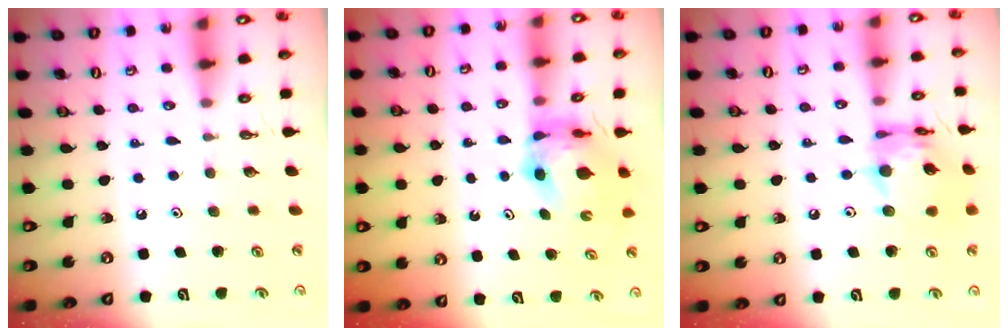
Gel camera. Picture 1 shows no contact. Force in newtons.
{"total": 6.4, "press": 6.4, "slide": 0.6}
{"total": 14.7, "press": 14.6, "slide": 1.5}